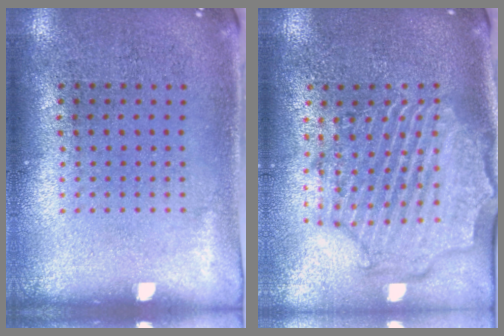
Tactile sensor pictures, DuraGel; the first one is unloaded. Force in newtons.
{"total": 2.5, "press": 2.2, "slide": 1.1}